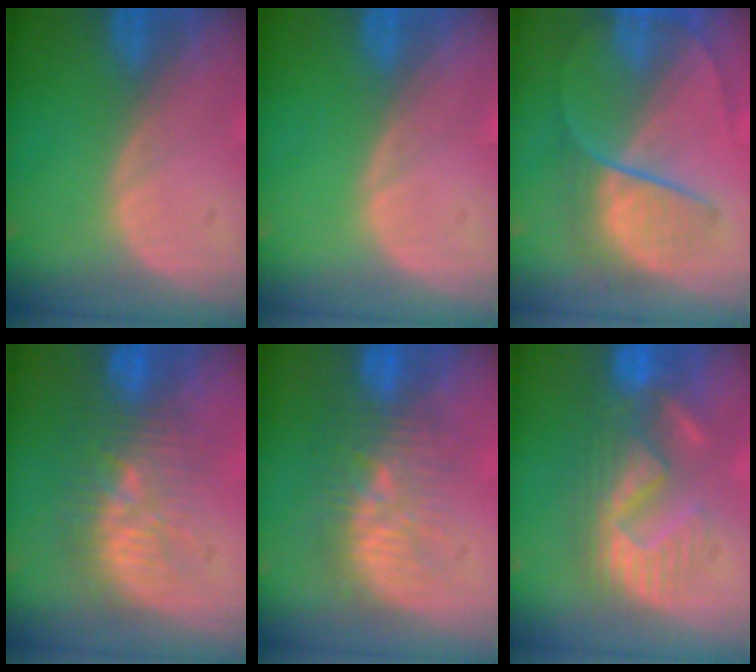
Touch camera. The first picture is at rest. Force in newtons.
{"total": 0.0}
{"total": 7.3, "press": 6.8, "slide": 2.6}
{"total": 9.3, "press": 8.9, "slide": 2.5}
{"total": 9.2, "press": 8.9, "slide": 2.6}
{"total": 9.0, "press": 8.9, "slide": 1.5}